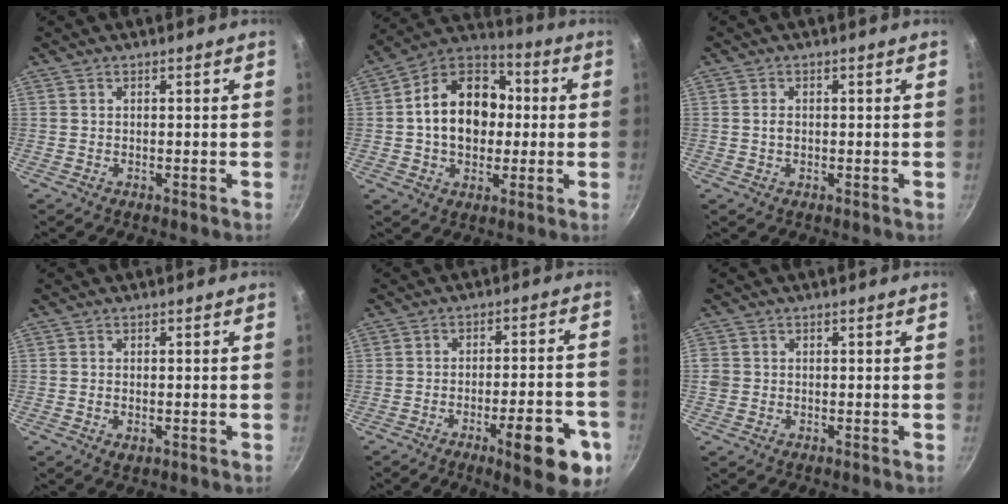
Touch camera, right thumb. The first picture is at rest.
{"total": 17.1, "force": [0.5, 12.8, 11.4], "torque": [-0.153, 0.033, -0.006]}
{"total": 1.7, "force": [0.0, 1.2, 1.1], "torque": [-0.019, 0.002, 0.001]}
{"total": 1.7, "force": [-0.4, 1.0, 1.3], "torque": [-0.021, -0.004, -0.005]}
{"total": 14.1, "force": [-6.4, 4.0, 11.9], "torque": [-0.129, 0.028, -0.082]}
{"total": 1.9, "force": [-0.2, 1.7, 0.7], "torque": [-0.012, 0.003, -0.004]}